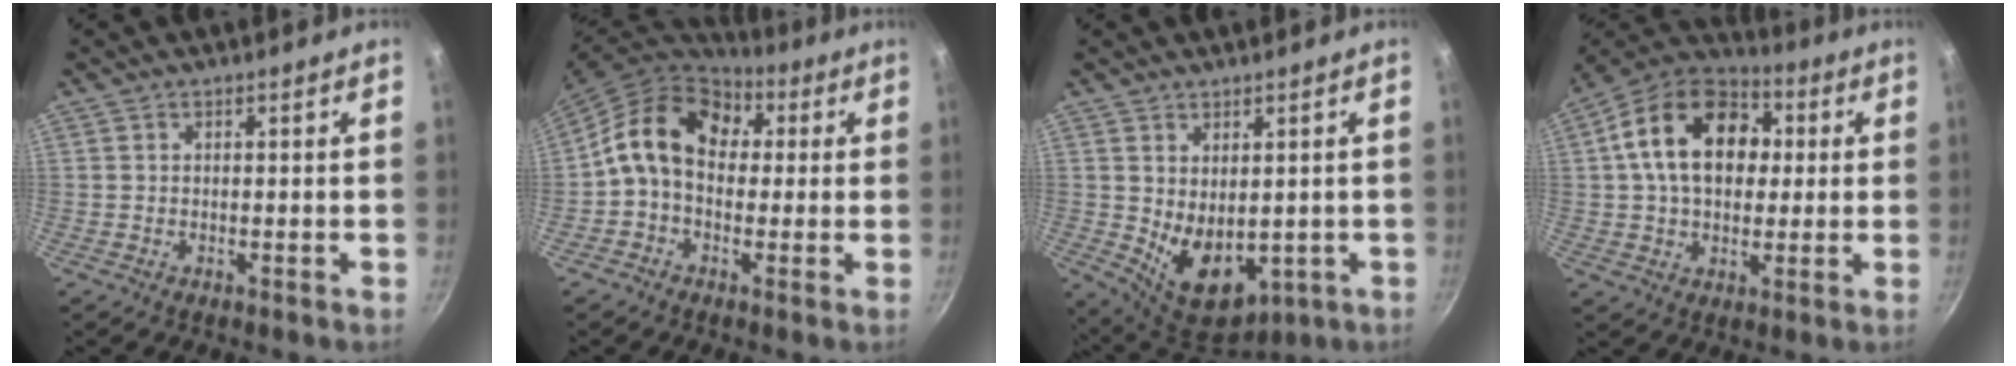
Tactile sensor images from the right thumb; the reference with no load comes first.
{"total": 14.3, "force": [2.2, 10.6, 9.2], "torque": [-0.132, 0.029, 0.017]}
{"total": 10.9, "force": [-0.1, 7.3, 8.2], "torque": [-0.102, -0.025, 0.026]}
{"total": 19.0, "force": [3.2, 13.4, 13.2], "torque": [-0.194, 0.027, 0.037]}